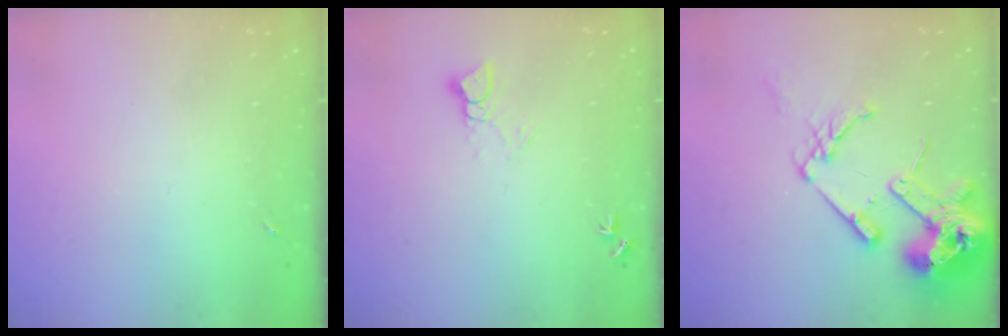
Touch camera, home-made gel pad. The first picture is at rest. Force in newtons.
{"total": 4.1, "press": 4.1, "slide": 0.3}
{"total": 17.6, "press": 17.4, "slide": 2.3}